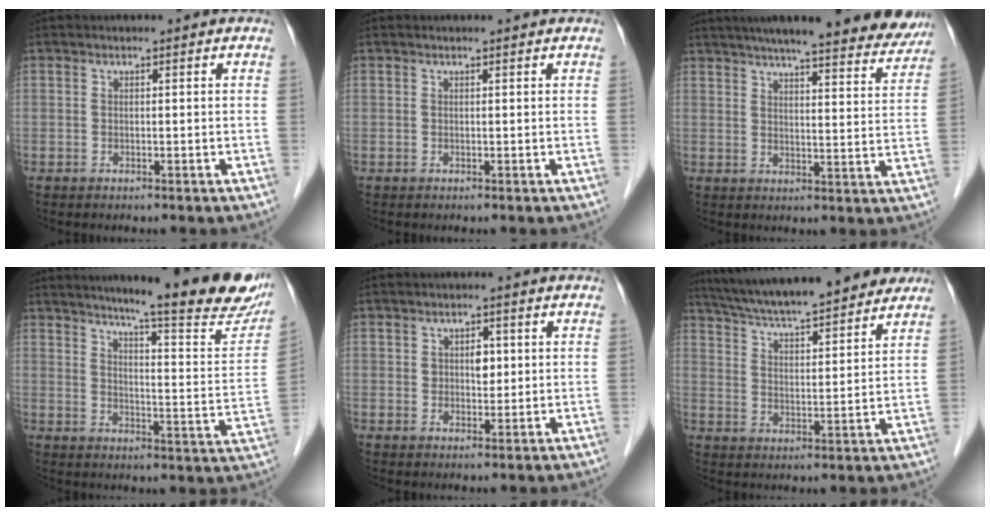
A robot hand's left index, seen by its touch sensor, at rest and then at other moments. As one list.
[{"total": 0.8, "force": [0.7, 0.0, 0.2], "torque": [-0.009, 0.003, 0.008]}, {"total": 23.3, "force": [20.3, 3.2, 10.9], "torque": [-0.156, -0.008, 0.250]}, {"total": 22.1, "force": [18.4, 1.1, 12.2], "torque": [-0.165, -0.058, 0.226]}, {"total": 2.7, "force": [0.6, 1.8, 1.9], "torque": [-0.027, 0.003, 0.011]}, {"total": 20.3, "force": [17.7, 2.7, 9.4], "torque": [-0.158, 0.031, 0.263]}]